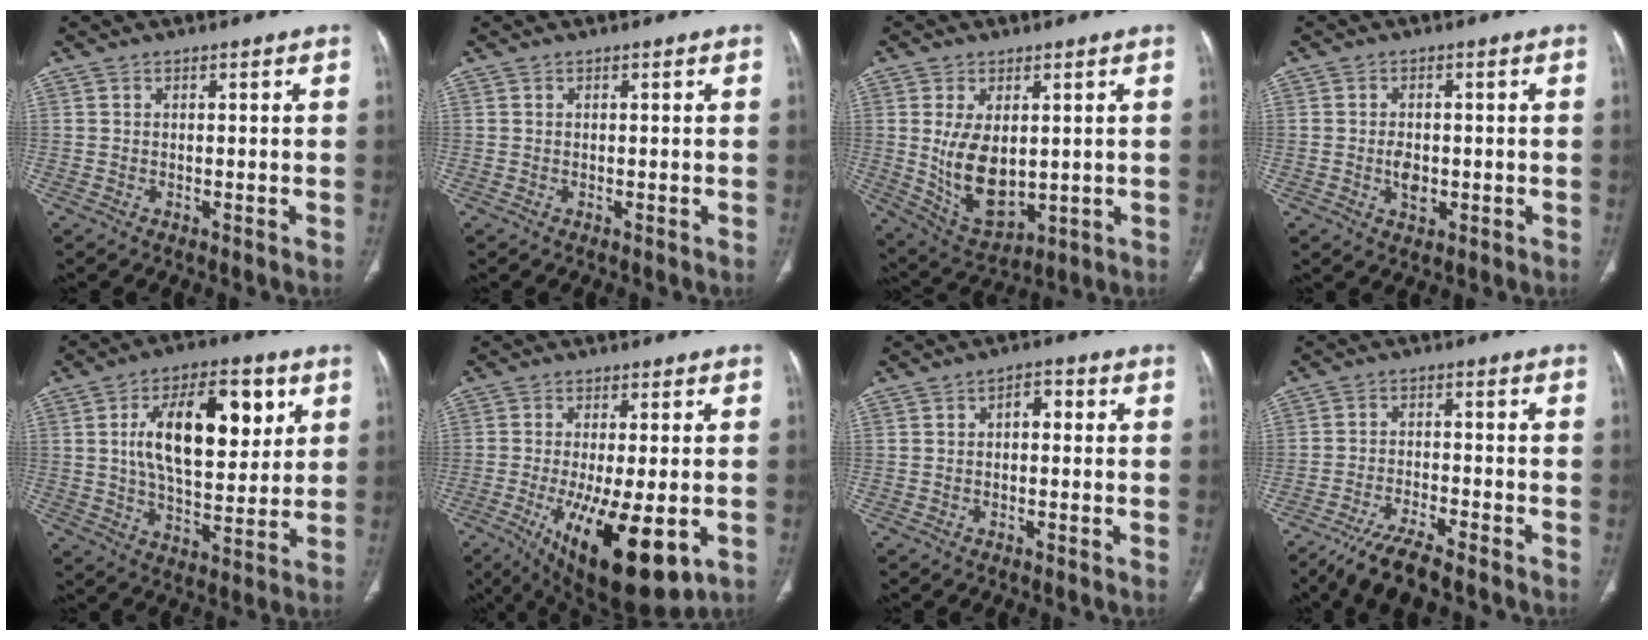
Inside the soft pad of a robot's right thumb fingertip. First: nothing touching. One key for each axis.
{"total": 0.0}
{"total": 11.8, "fx": 0.8, "fy": 6.8, "fz": 9.5, "tx": -0.157, "ty": -0.016, "tz": 0.039}
{"total": 4.9, "fx": -1.1, "fy": 3.4, "fz": 3.4, "tx": -0.041, "ty": 0.006, "tz": -0.016}
{"total": 19.1, "fx": 5.4, "fy": 9.5, "fz": 15.6, "tx": -0.216, "ty": -0.009, "tz": 0.090}
{"total": 18.2, "fx": -6.0, "fy": 6.4, "fz": 16.0, "tx": -0.251, "ty": -0.023, "tz": -0.075}
{"total": 3.2, "fx": 0.2, "fy": 2.0, "fz": 2.5, "tx": -0.027, "ty": 0.013, "tz": -0.003}
{"total": 8.2, "fx": -6.4, "fy": 1.7, "fz": 4.8, "tx": -0.095, "ty": 0.018, "tz": -0.116}